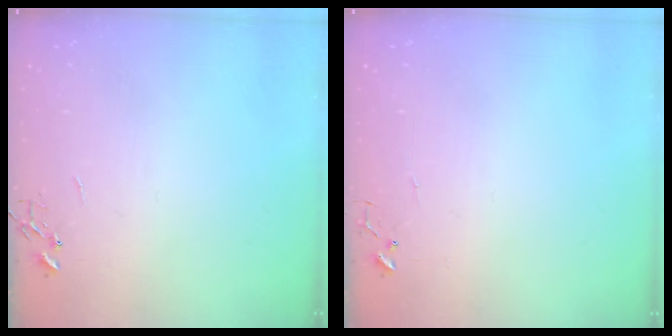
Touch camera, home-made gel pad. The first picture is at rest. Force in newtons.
{"total": 4.2, "press": 4.1, "slide": 0.3}